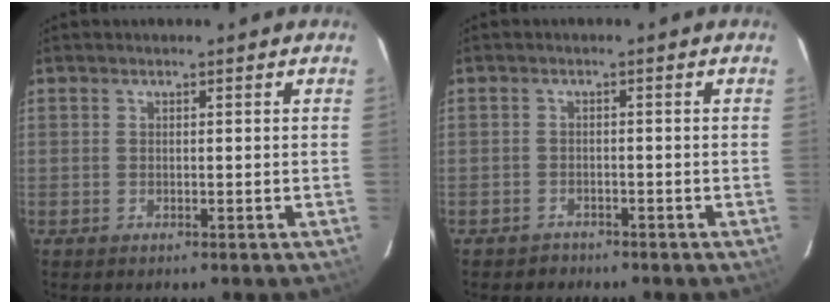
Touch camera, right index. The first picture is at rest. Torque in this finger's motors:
{"motor_torque": [0.11, -0.11, 0.00, -0.03]}